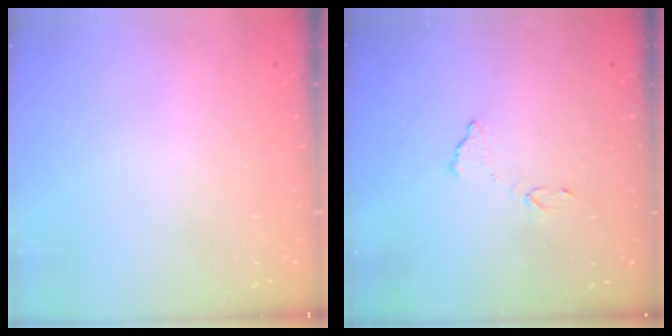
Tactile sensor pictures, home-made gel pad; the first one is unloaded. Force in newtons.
{"total": 7.1, "press": 7.1, "slide": 0.3}